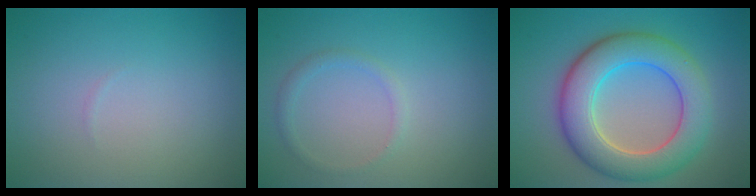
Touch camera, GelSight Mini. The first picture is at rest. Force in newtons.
{"total": 1.1, "press": 1.1, "slide": 0.1}
{"total": 8.2, "press": 8.2, "slide": 0.3}